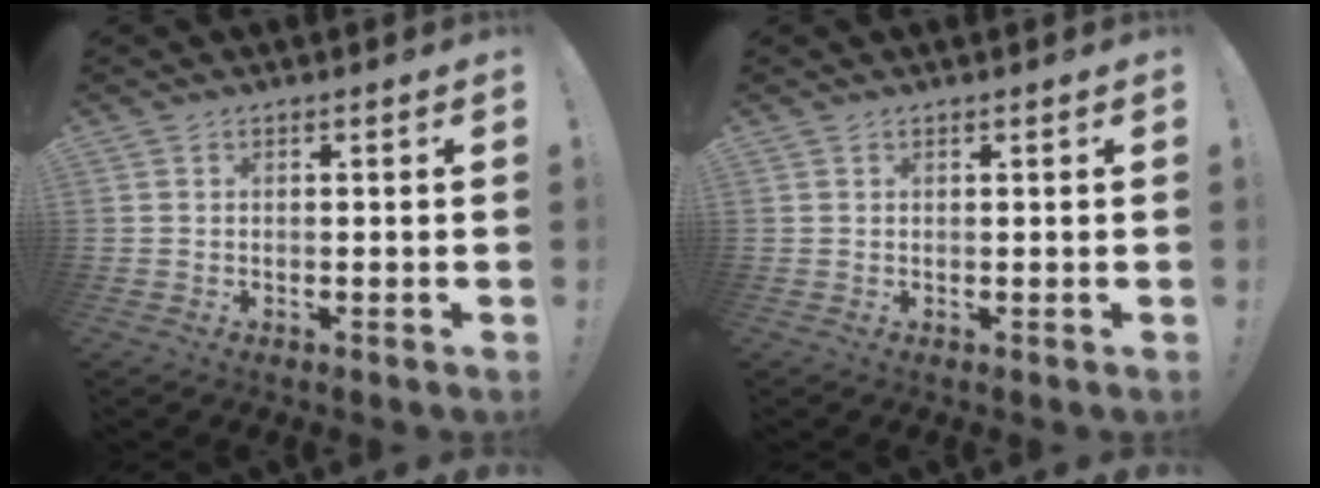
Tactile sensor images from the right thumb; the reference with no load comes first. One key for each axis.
{"total": 0.0}